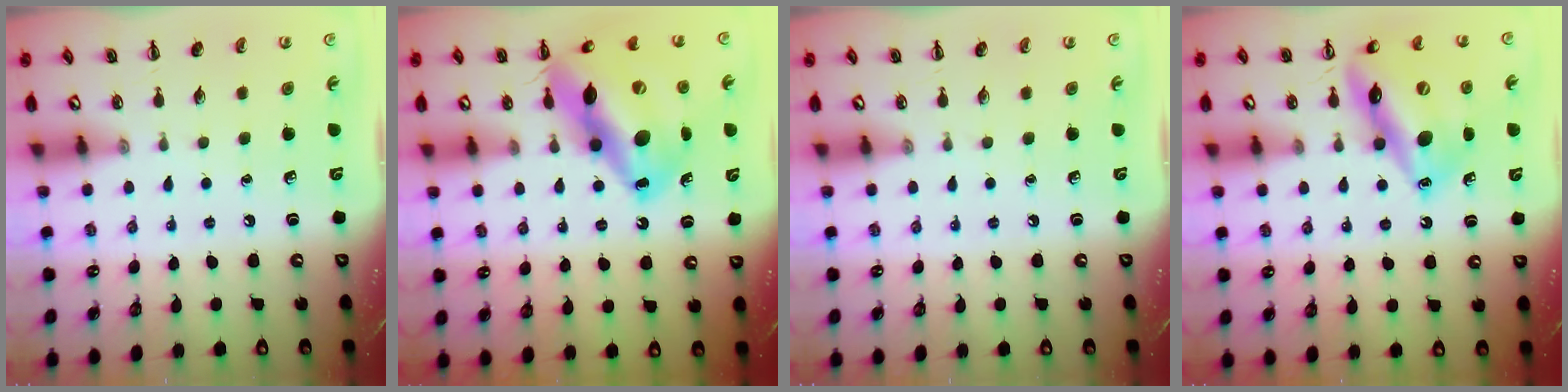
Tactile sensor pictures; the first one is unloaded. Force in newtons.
{"total": 19.9, "press": 19.7, "slide": 3.3}
{"total": 0.0}
{"total": 16.6, "press": 16.0, "slide": 4.3}